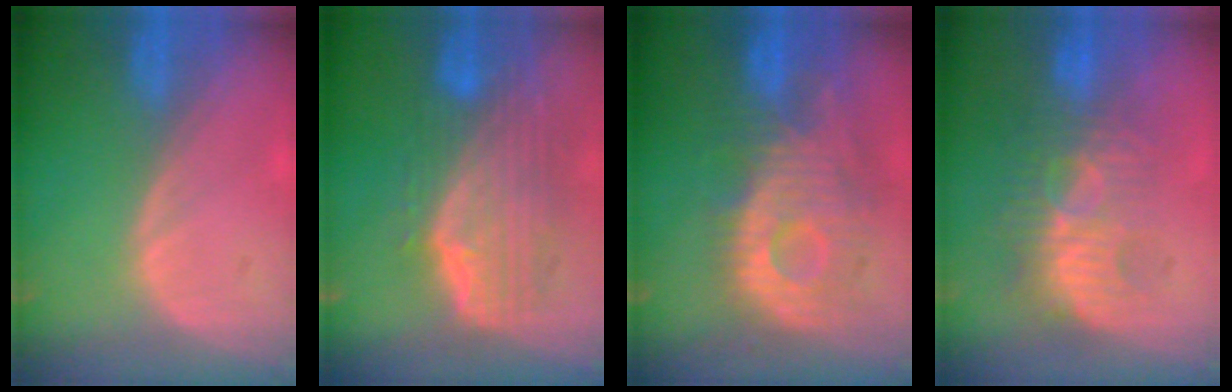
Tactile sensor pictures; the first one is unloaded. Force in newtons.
{"total": 10.0, "press": 8.9, "slide": 4.6}
{"total": 11.6, "press": 10.5, "slide": 4.9}
{"total": 8.9, "press": 8.5, "slide": 2.6}